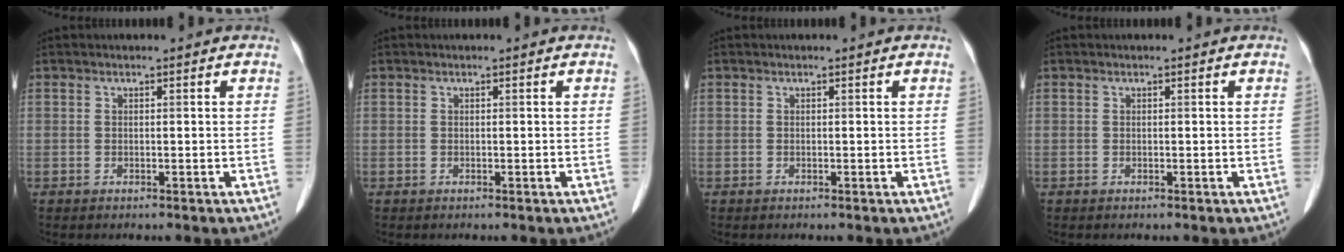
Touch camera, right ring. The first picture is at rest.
{"total": 0.0}
{"total": 0.0}
{"total": 0.0}